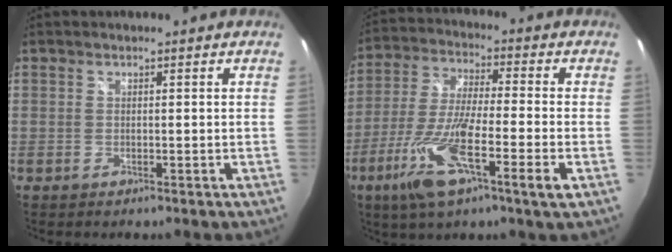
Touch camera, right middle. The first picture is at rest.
{"total": 14.7, "force": [-5.9, 1.8, 13.4], "torque": [-0.279, -0.021, -0.115]}